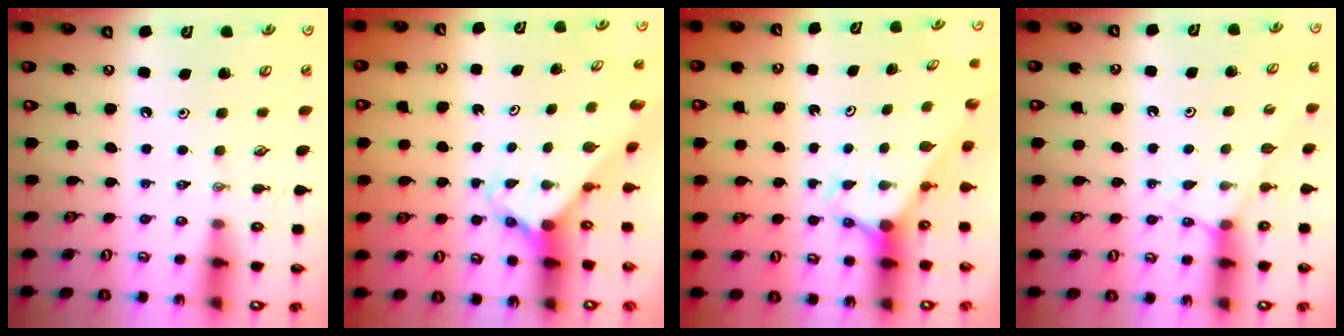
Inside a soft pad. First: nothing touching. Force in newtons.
{"total": 3.5, "press": 3.5, "slide": 0.2}
{"total": 2.7, "press": 2.7, "slide": 0.0}
{"total": 5.4, "press": 5.3, "slide": 0.7}